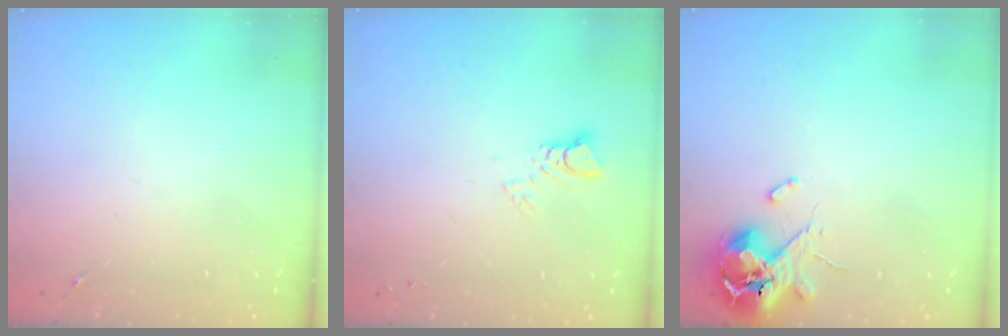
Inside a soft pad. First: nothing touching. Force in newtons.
{"total": 3.6, "press": 3.6, "slide": 0.2}
{"total": 10.7, "press": 10.6, "slide": 1.6}